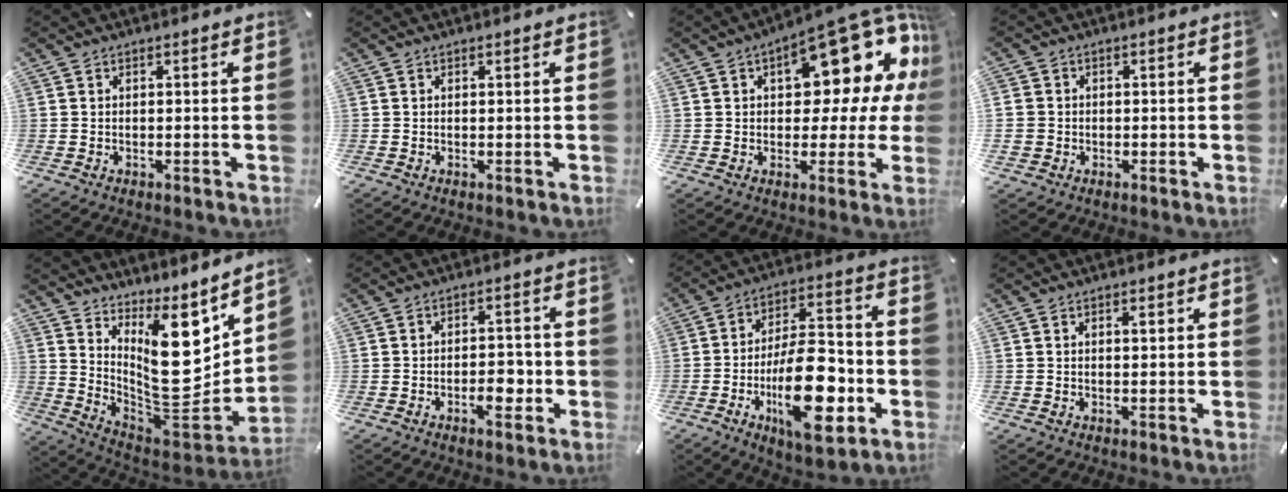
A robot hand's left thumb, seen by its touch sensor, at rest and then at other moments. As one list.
[{"total": 0.0}, {"total": 19.1, "force": [10.0, 9.1, 13.5], "torque": [-0.160, -0.081, 0.161]}, {"total": 3.8, "force": [-0.4, 3.7, 0.6], "torque": [-0.003, 0.005, -0.008]}, {"total": 18.9, "force": [6.5, 10.5, 14.2], "torque": [-0.206, -0.074, 0.118]}, {"total": 6.0, "force": [-1.8, 3.6, 4.5], "torque": [-0.065, 0.010, -0.031]}, {"total": 21.9, "force": [-6.5, 10.9, 17.8], "torque": [-0.281, 0.013, -0.099]}, {"total": 1.1, "force": [0.5, 0.5, 0.8], "torque": [-0.008, -0.002, 0.007]}]